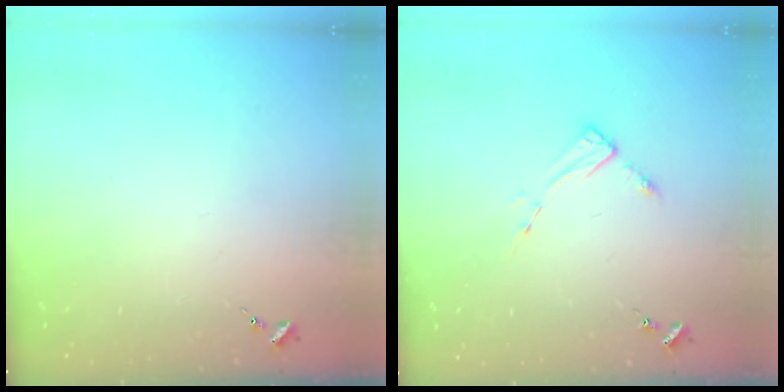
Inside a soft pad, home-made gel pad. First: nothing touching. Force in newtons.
{"total": 4.4, "press": 4.3, "slide": 0.5}